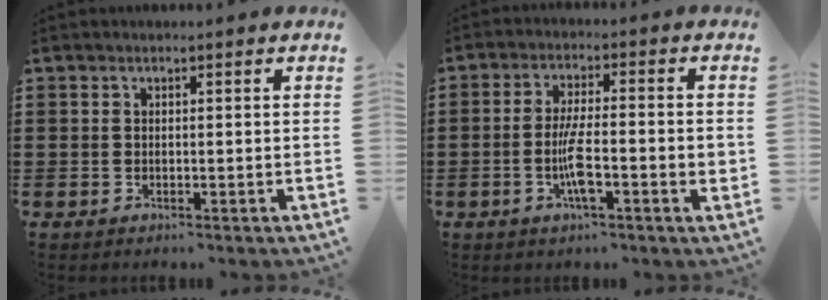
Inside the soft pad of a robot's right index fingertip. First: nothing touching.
{"total": 7.5, "force": [-1.9, 1.1, 7.1], "torque": [-0.146, -0.013, -0.041]}